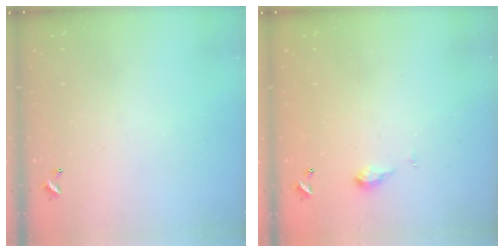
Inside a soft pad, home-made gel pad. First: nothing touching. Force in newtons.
{"total": 3.5, "press": 3.5, "slide": 0.4}